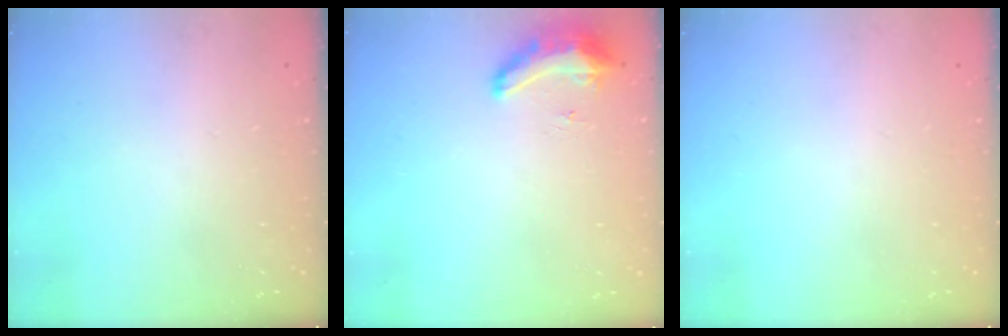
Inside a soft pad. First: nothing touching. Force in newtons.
{"total": 9.2, "press": 8.6, "slide": 3.1}
{"total": 0.0}